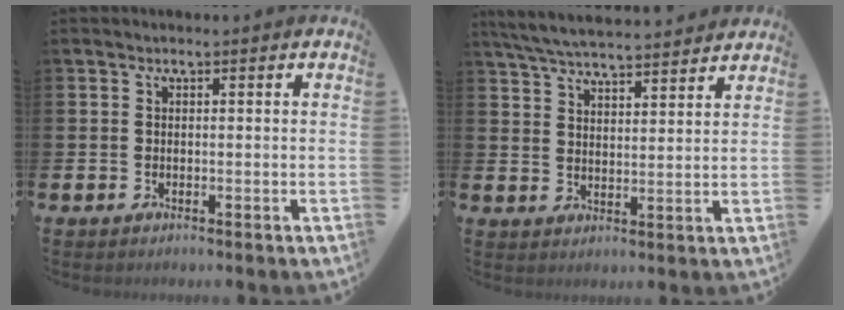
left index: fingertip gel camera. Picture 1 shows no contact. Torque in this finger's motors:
{"motor_torque": [0.93, -1.21, 0.24, 0.16]}